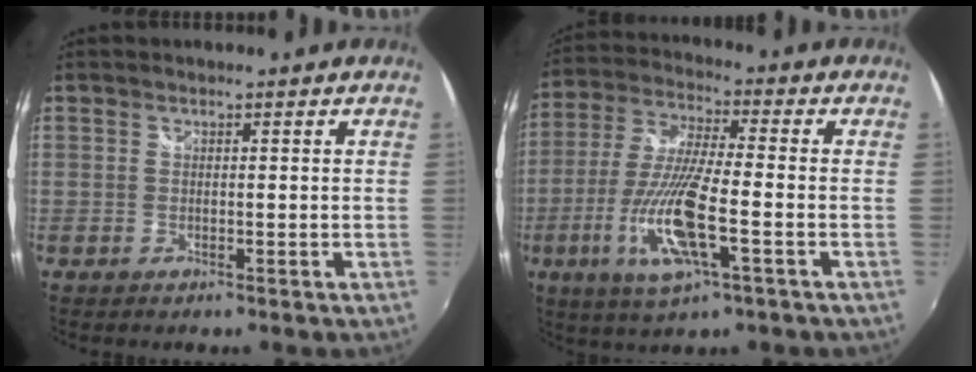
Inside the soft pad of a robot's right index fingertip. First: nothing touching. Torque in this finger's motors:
{"motor_torque": [1.62, -0.52, 0.42, 0.21]}